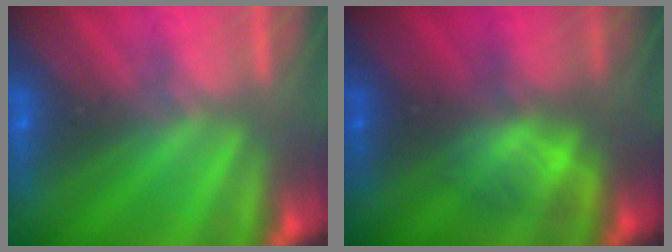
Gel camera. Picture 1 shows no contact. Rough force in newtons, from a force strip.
{"total": 2.3}